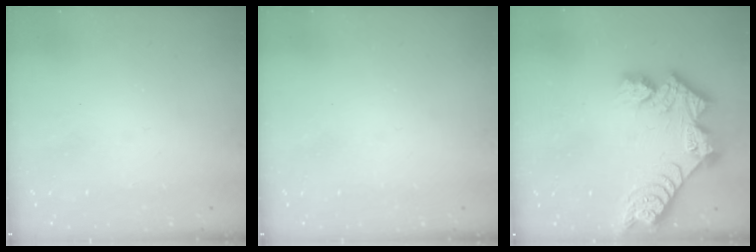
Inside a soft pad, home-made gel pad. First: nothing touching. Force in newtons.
{"total": 0.0}
{"total": 13.1, "press": 13.1, "slide": 1.0}